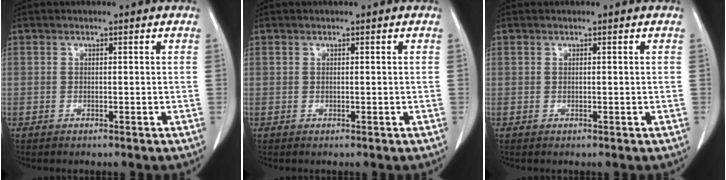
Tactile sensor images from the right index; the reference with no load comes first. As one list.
[{"total": 0.0}, {"total": 0.0}]